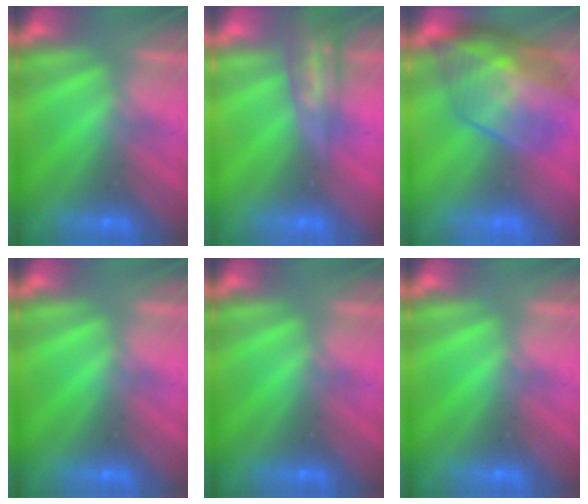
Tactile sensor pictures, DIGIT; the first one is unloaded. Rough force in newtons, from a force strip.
{"total": 2.5}
{"total": 7.5}
{"total": 0.0}
{"total": 0.0}
{"total": 0.0}